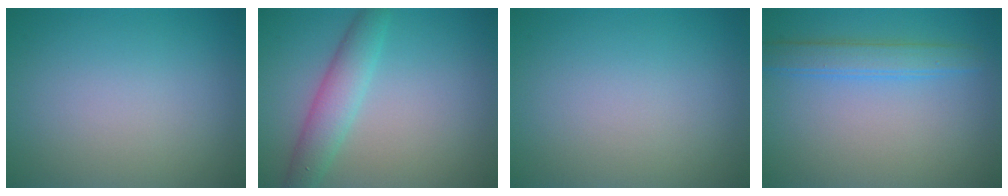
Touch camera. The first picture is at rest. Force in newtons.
{"total": 3.6, "press": 3.6, "slide": 0.1}
{"total": 0.0}
{"total": 2.7, "press": 2.7, "slide": 0.1}